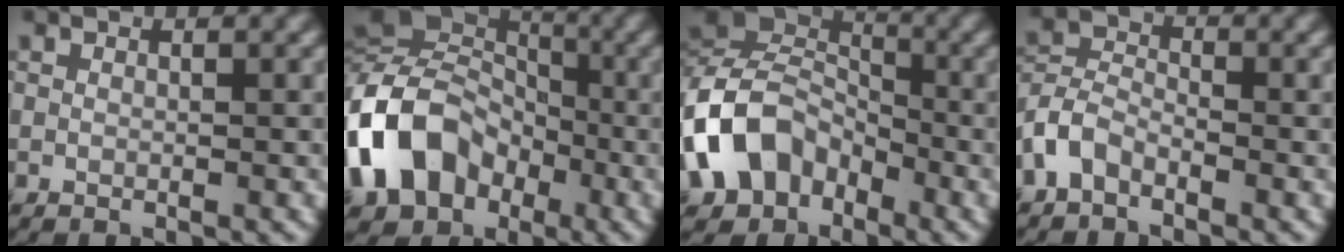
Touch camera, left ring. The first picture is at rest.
{"total": 12.2, "force": [-4.3, 9.3, 6.7], "torque": [-0.142, -0.018, -0.092]}
{"total": 9.4, "force": [-4.2, 7.1, 4.5], "torque": [-0.086, -0.002, -0.093]}
{"total": 3.3, "force": [-2.1, 1.9, 1.6], "torque": [-0.034, 0.008, -0.054]}